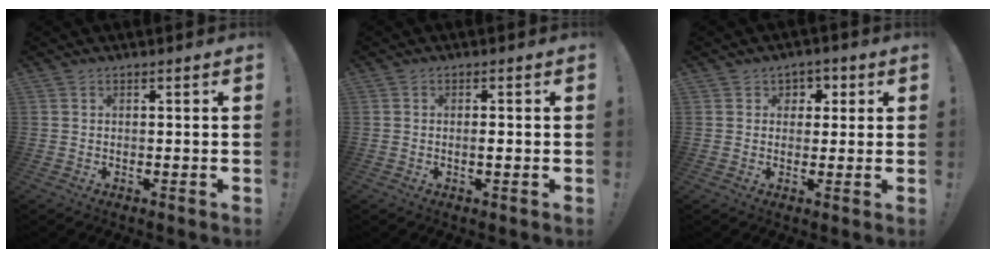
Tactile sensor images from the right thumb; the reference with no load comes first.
{"total": 1.5, "force": [-0.3, 0.2, 1.4], "torque": [-0.009, -0.006, -0.010]}
{"total": 4.0, "force": [0.7, 3.9, 0.7], "torque": [-0.008, 0.000, 0.011]}